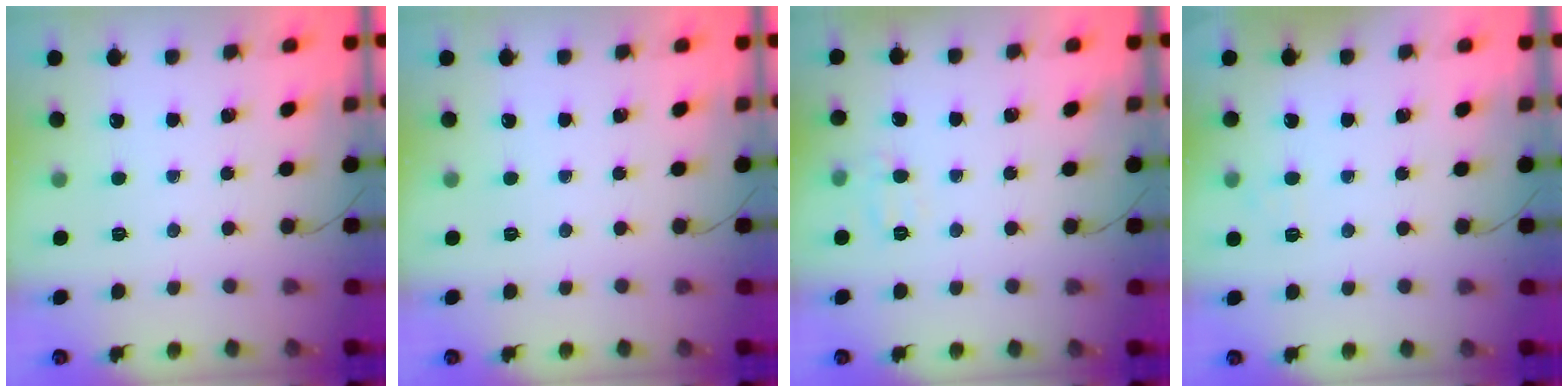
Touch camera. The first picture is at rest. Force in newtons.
{"total": 0.0}
{"total": 6.3, "press": 6.1, "slide": 1.5}
{"total": 5.0, "press": 4.9, "slide": 1.2}